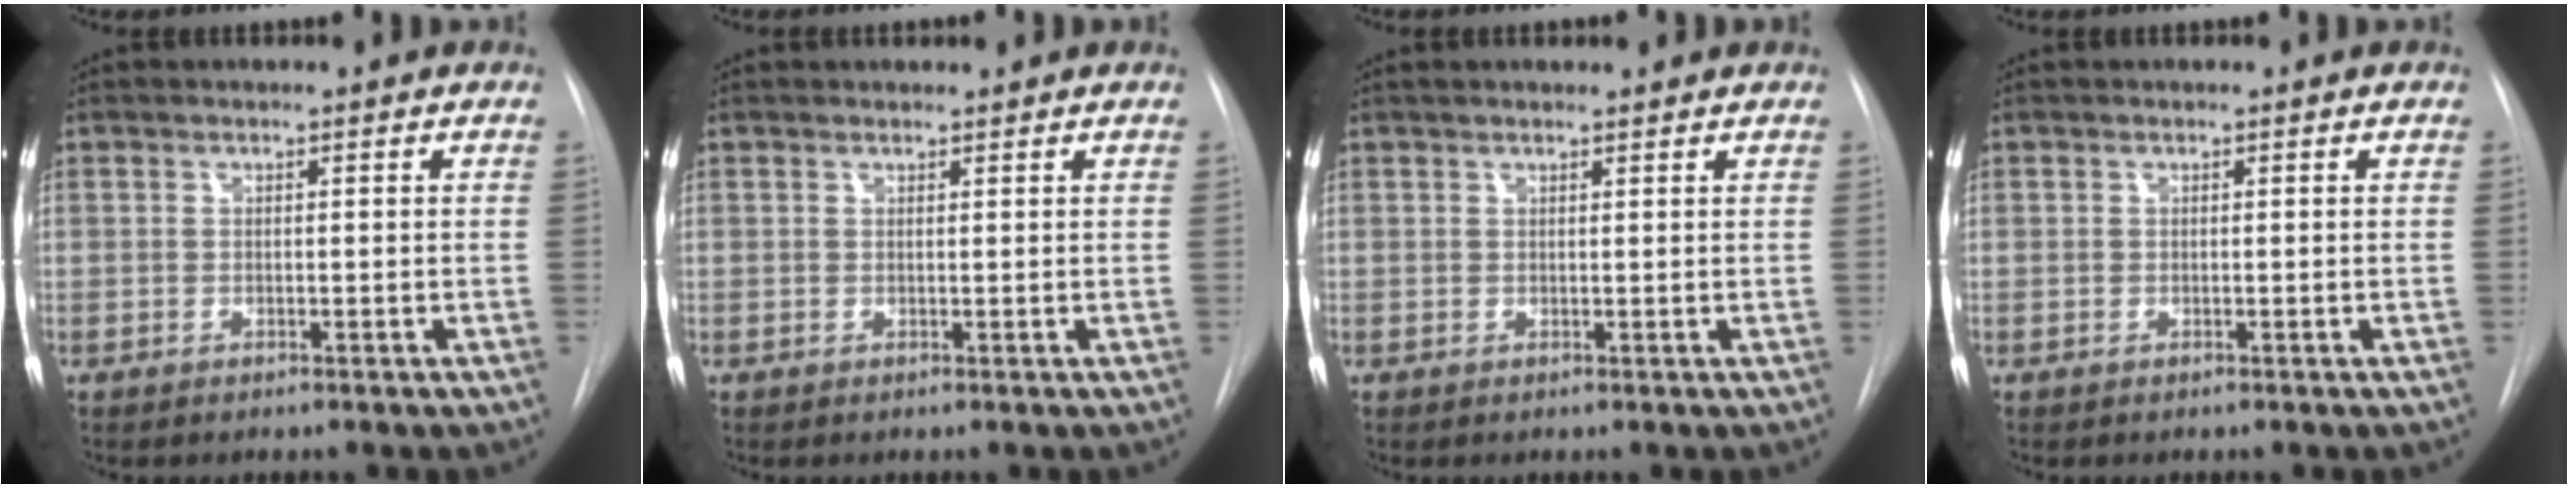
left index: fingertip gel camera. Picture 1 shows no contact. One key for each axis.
{"total": 1.4, "fx": 1.4, "fy": 0.3, "fz": 0.1, "tx": -0.005, "ty": 0.011, "tz": 0.020}
{"total": 4.0, "fx": 3.7, "fy": 0.5, "fz": 1.5, "tx": -0.018, "ty": 0.024, "tz": 0.045}
{"total": 0.0}